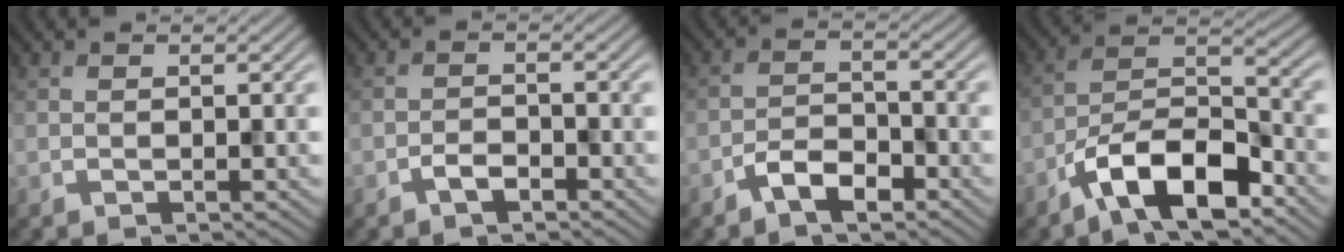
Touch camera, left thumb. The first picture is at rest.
{"total": 2.2, "force": [-1.5, 1.0, 1.2], "torque": [-0.021, 0.003, -0.032]}
{"total": 4.3, "force": [-3.0, 1.9, 2.6], "torque": [-0.044, 0.004, -0.065]}
{"total": 11.5, "force": [-7.3, 4.2, 7.8], "torque": [-0.129, 0.004, -0.153]}